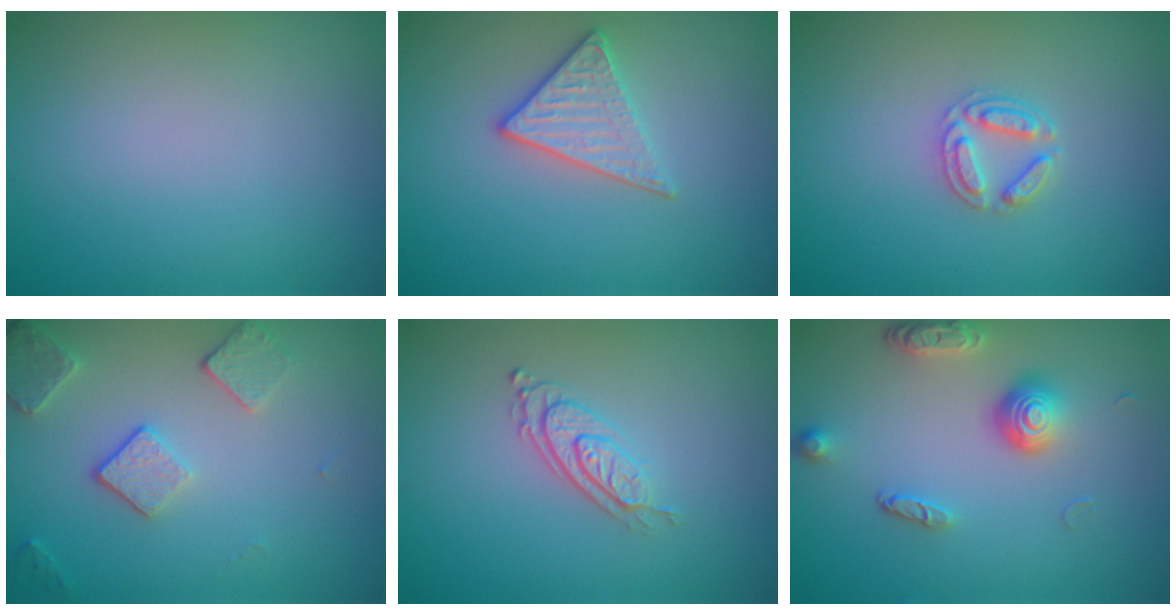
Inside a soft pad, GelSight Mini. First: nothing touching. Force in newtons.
{"total": 2.8, "press": 2.6, "slide": 1.1}
{"total": 2.5, "press": 2.5, "slide": 0.4}
{"total": 3.7, "press": 2.9, "slide": 2.2}
{"total": 2.8, "press": 2.1, "slide": 1.9}
{"total": 3.8, "press": 2.9, "slide": 2.6}